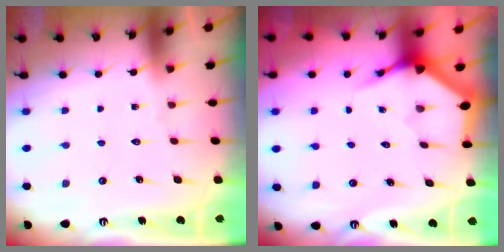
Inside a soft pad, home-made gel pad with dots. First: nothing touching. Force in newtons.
{"total": 3.6, "press": 3.6, "slide": 0.5}